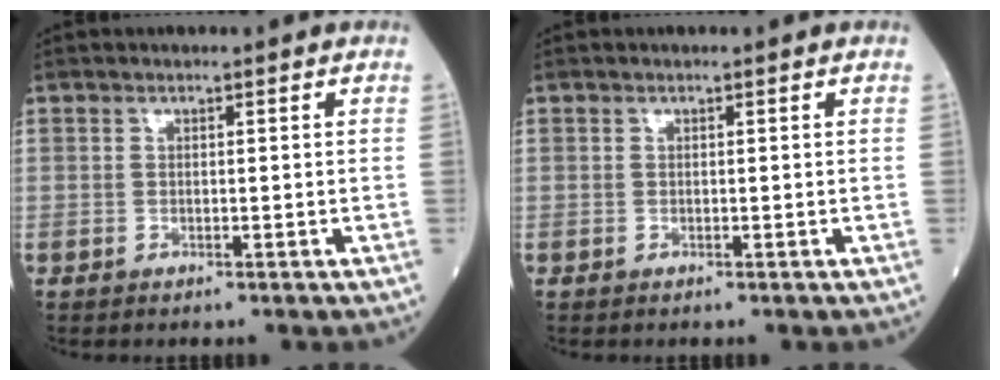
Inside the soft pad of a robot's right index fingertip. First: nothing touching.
{"total": 0.0}